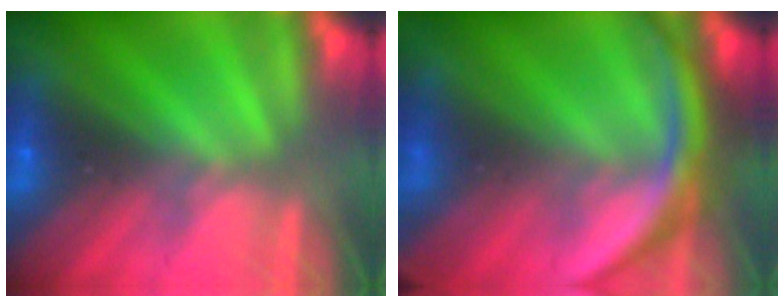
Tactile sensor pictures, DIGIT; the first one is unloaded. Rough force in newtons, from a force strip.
{"total": 9.8}